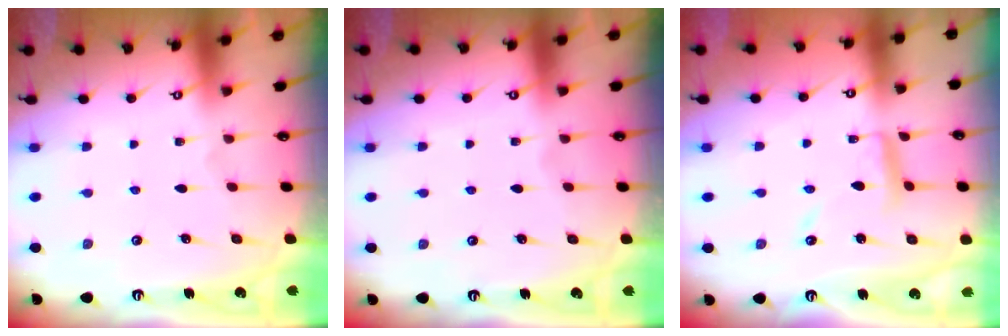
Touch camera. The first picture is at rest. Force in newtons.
{"total": 0.0}
{"total": 9.2, "press": 9.2, "slide": 0.6}